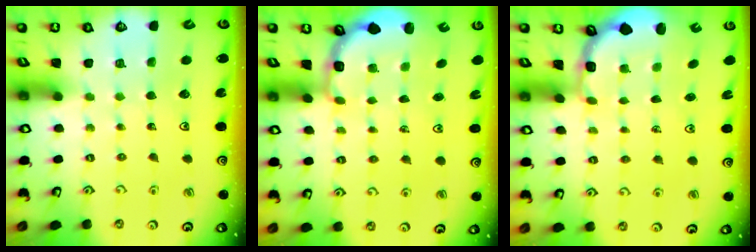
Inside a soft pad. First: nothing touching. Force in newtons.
{"total": 3.0, "press": 2.6, "slide": 1.5}
{"total": 2.9, "press": 1.8, "slide": 2.2}